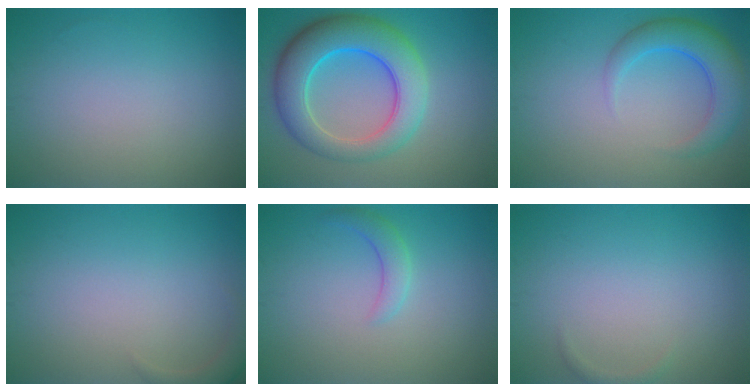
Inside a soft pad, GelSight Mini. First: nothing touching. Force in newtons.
{"total": 8.8, "press": 8.8, "slide": 0.4}
{"total": 4.9, "press": 4.9, "slide": 0.4}
{"total": 1.7, "press": 1.7, "slide": 0.2}
{"total": 1.9, "press": 1.9, "slide": 0.1}
{"total": 0.6, "press": 0.6, "slide": 0.1}